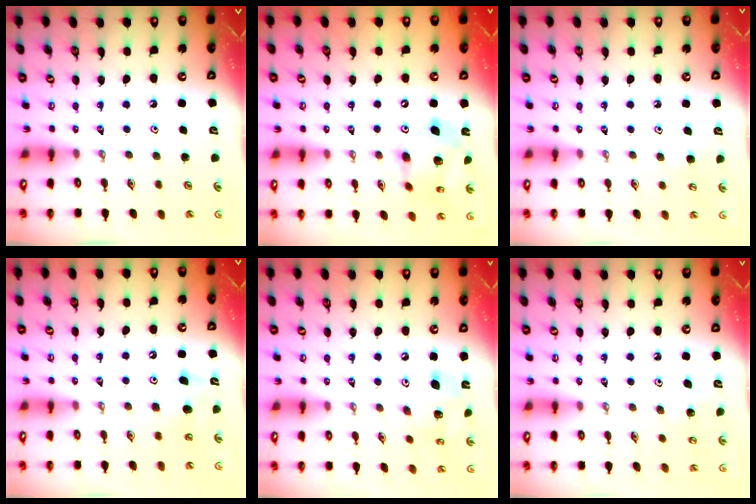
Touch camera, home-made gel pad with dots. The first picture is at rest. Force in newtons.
{"total": 12.5, "press": 12.5, "slide": 1.3}
{"total": 4.4, "press": 4.4, "slide": 0.5}
{"total": 7.5, "press": 7.4, "slide": 1.3}
{"total": 12.3, "press": 12.1, "slide": 2.2}
{"total": 4.1, "press": 4.1, "slide": 0.4}